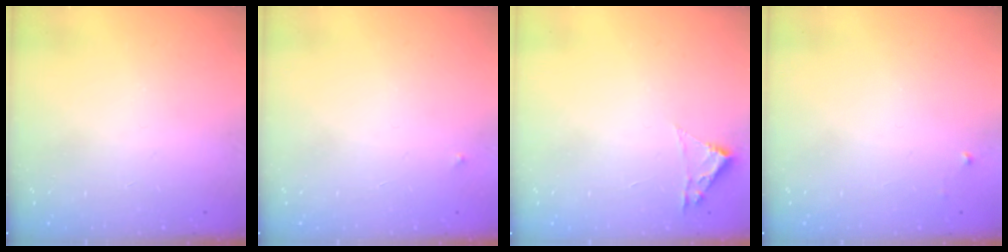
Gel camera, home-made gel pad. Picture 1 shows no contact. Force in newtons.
{"total": 2.5, "press": 2.4, "slide": 0.4}
{"total": 1.8, "press": 1.8, "slide": 0.2}
{"total": 2.5, "press": 2.5, "slide": 0.4}